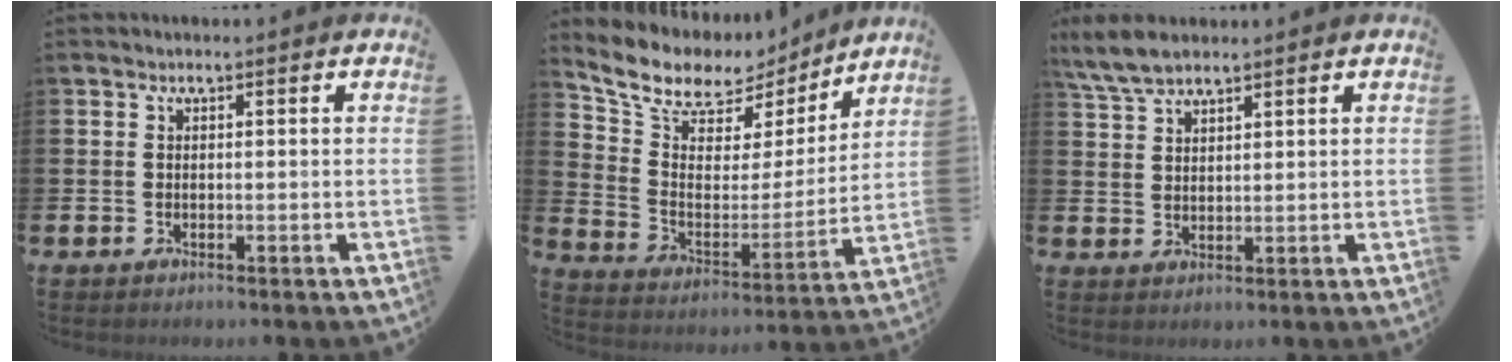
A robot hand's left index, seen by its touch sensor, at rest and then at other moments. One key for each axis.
{"total": 8.9, "fx": 7.8, "fy": 4.0, "fz": 1.6, "tx": -0.077, "ty": -0.058, "tz": 0.136}
{"total": 5.1, "fx": 4.5, "fy": 1.3, "fz": 2.1, "tx": -0.046, "ty": -0.012, "tz": 0.082}